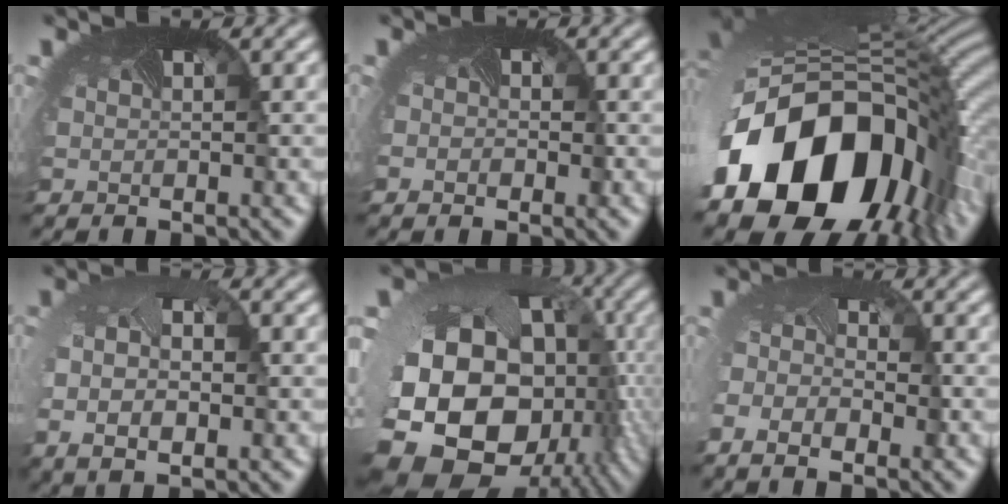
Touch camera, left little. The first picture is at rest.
{"total": 1.0, "force": [-0.5, 0.7, 0.5], "torque": [-0.009, -0.010, -0.006]}
{"total": 18.2, "force": [-4.9, 11.8, 13.0], "torque": [-0.288, -0.080, -0.060]}
{"total": 5.5, "force": [0.5, 3.1, 4.5], "torque": [-0.103, -0.002, 0.007]}
{"total": 20.3, "force": [-5.5, 15.3, 12.1], "torque": [-0.228, -0.081, -0.076]}
{"total": 3.8, "force": [-1.6, 2.1, 2.7], "torque": [-0.052, -0.021, -0.024]}